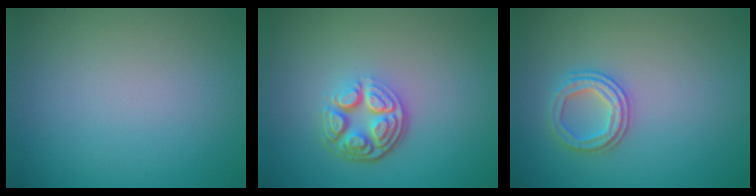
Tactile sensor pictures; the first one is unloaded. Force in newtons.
{"total": 4.8, "press": 3.5, "slide": 3.3}
{"total": 2.5, "press": 2.4, "slide": 0.6}